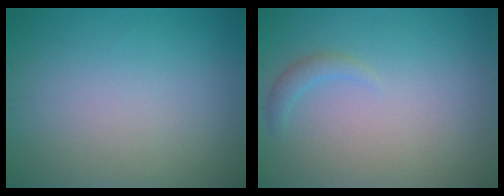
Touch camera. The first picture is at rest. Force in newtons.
{"total": 1.2, "press": 1.2, "slide": 0.2}